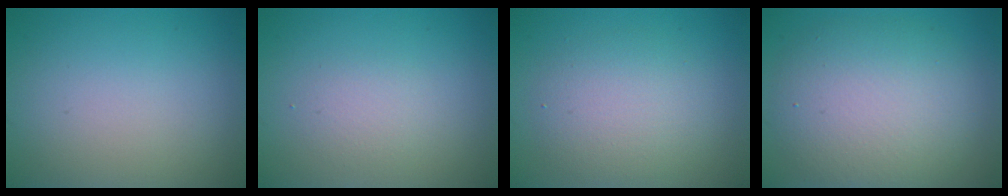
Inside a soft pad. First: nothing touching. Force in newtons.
{"total": 1.6, "press": 1.6, "slide": 0.0}
{"total": 4.1, "press": 4.1, "slide": 0.3}
{"total": 7.5, "press": 7.5, "slide": 0.8}